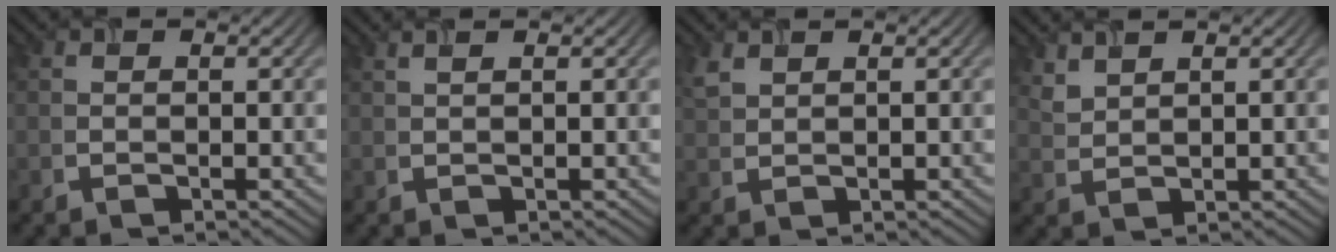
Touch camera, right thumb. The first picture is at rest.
{"total": 1.2, "force": [0.9, 0.2, 0.8], "torque": [-0.018, 0.005, 0.014]}
{"total": 2.0, "force": [1.5, 0.8, 0.9], "torque": [-0.032, 0.002, 0.038]}
{"total": 2.6, "force": [2.1, 0.8, 1.1], "torque": [-0.033, 0.001, 0.054]}